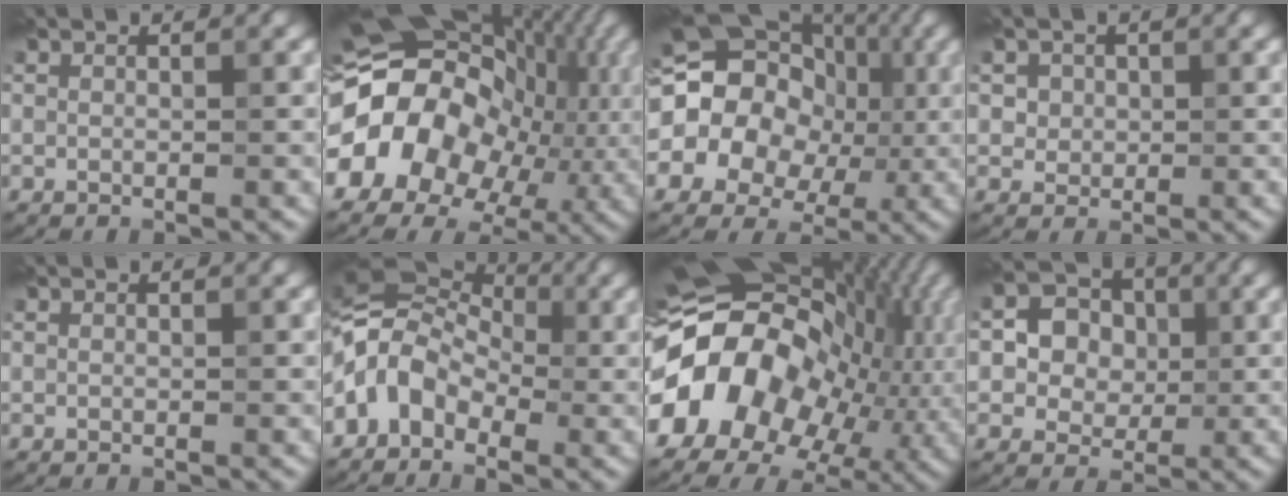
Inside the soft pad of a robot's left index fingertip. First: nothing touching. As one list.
[{"total": 20.7, "force": [-1.8, 16.7, 12.1], "torque": [-0.221, 0.002, -0.041]}, {"total": 15.4, "force": [-0.1, 13.3, 7.7], "torque": [-0.151, 0.025, -0.024]}, {"total": 3.0, "force": [1.1, 2.5, 1.3], "torque": [-0.029, 0.002, 0.021]}, {"total": 0.0}, {"total": 6.2, "force": [-2.1, 4.6, 3.6], "torque": [-0.062, 0.018, -0.068]}, {"total": 20.6, "force": [-2.9, 15.3, 13.4], "torque": [-0.254, -0.026, -0.044]}, {"total": 4.9, "force": [0.3, 4.3, 2.2], "torque": [-0.033, 0.006, -0.013]}]